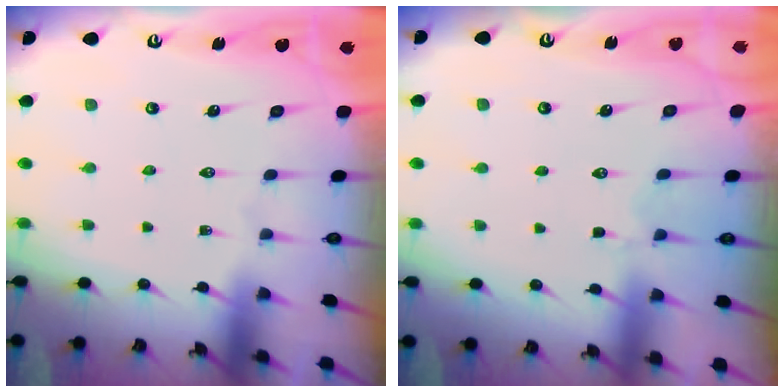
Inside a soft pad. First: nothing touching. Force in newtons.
{"total": 2.6, "press": 2.4, "slide": 1.2}